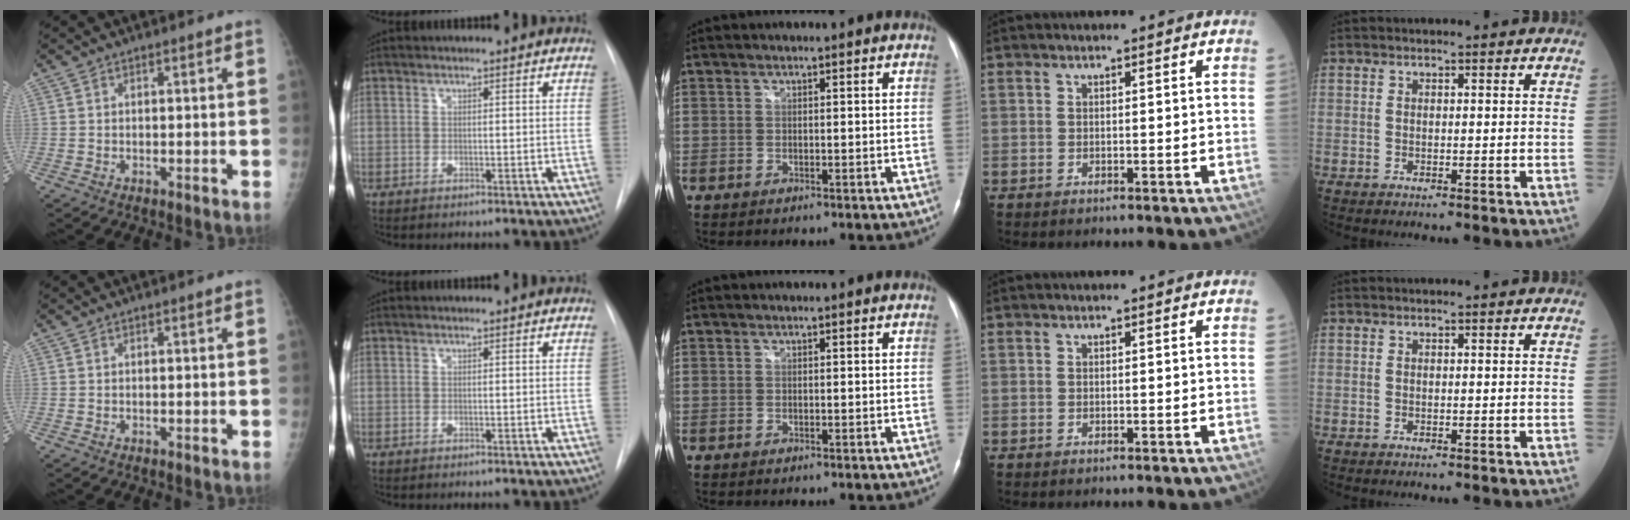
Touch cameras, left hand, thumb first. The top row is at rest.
{}